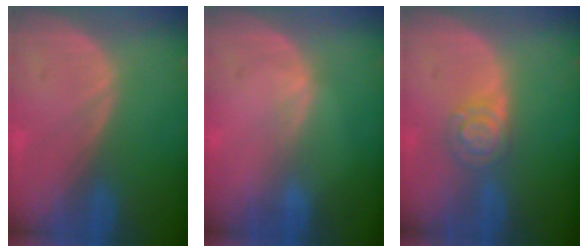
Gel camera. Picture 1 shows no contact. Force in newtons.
{"total": 0.9, "press": 0.8, "slide": 0.2}
{"total": 4.3, "press": 4.3, "slide": 0.0}